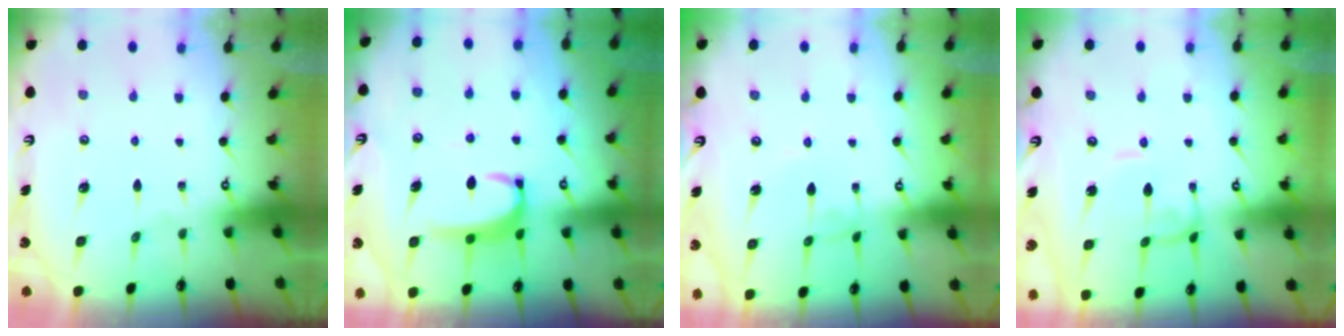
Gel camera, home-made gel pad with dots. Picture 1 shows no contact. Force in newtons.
{"total": 2.9, "press": 2.9, "slide": 0.4}
{"total": 1.4, "press": 1.4, "slide": 0.1}
{"total": 1.6, "press": 1.5, "slide": 0.1}